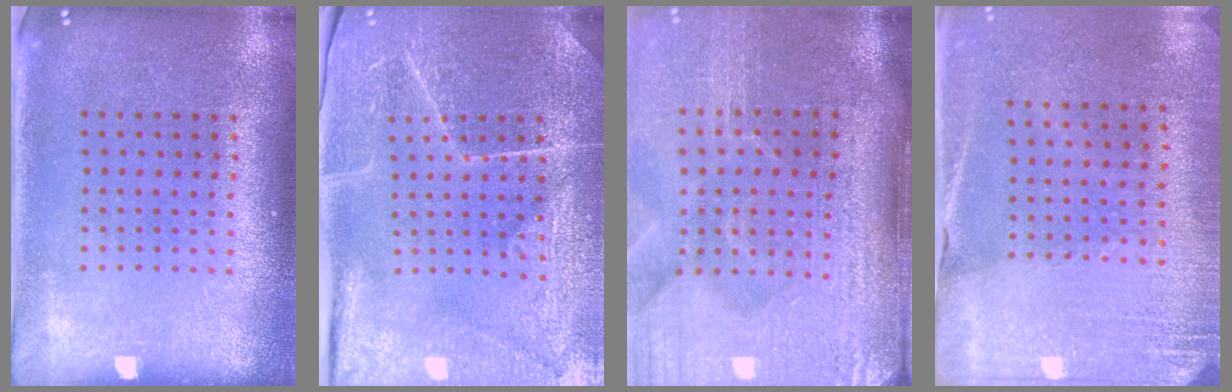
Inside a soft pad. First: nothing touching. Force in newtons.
{"total": 4.0, "press": 4.0, "slide": 0.6}
{"total": 4.9, "press": 4.1, "slide": 2.6}
{"total": 2.6, "press": 2.4, "slide": 1.1}